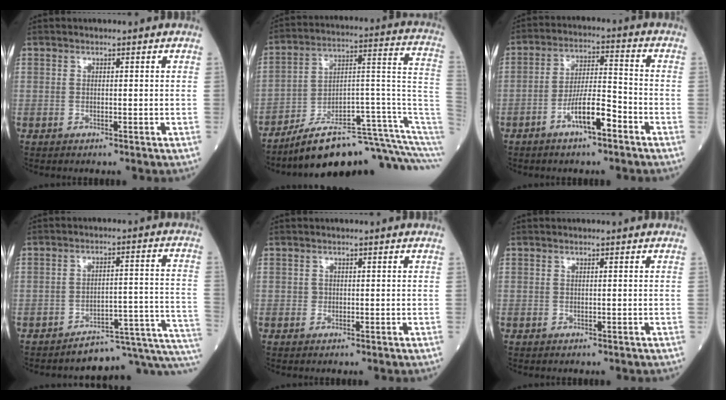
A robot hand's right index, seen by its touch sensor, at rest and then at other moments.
{"total": 18.8, "force": [-14.8, 0.6, 11.6], "torque": [-0.103, 0.069, -0.228]}
{"total": 7.8, "force": [-4.2, 1.4, 6.4], "torque": [-0.119, 0.005, -0.077]}
{"total": 12.5, "force": [-12.3, 0.6, 2.2], "torque": [0.004, 0.056, -0.159]}
{"total": 0.6, "force": [0.0, 0.6, 0.1], "torque": [0.001, 0.003, -0.001]}
{"total": 0.0}